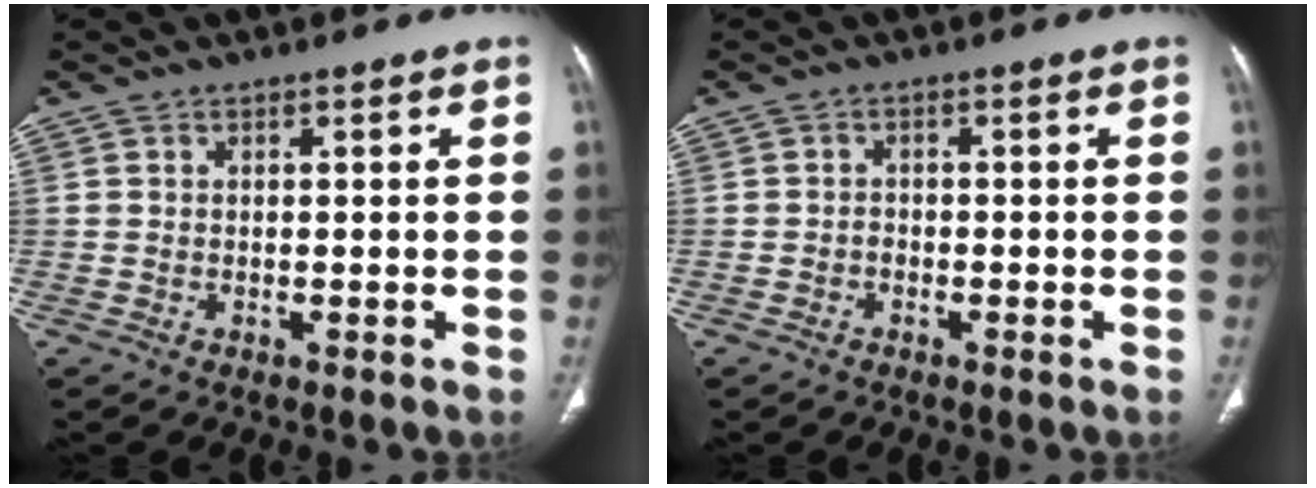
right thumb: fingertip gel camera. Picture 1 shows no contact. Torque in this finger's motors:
{"motor_torque": [0.45, 0.28, -0.28, -0.12, 0.00]}